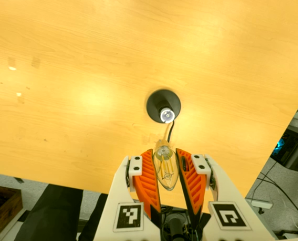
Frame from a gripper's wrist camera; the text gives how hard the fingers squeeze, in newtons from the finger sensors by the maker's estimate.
{"total": 15.1, "left": 16.9, "right": 13.2}